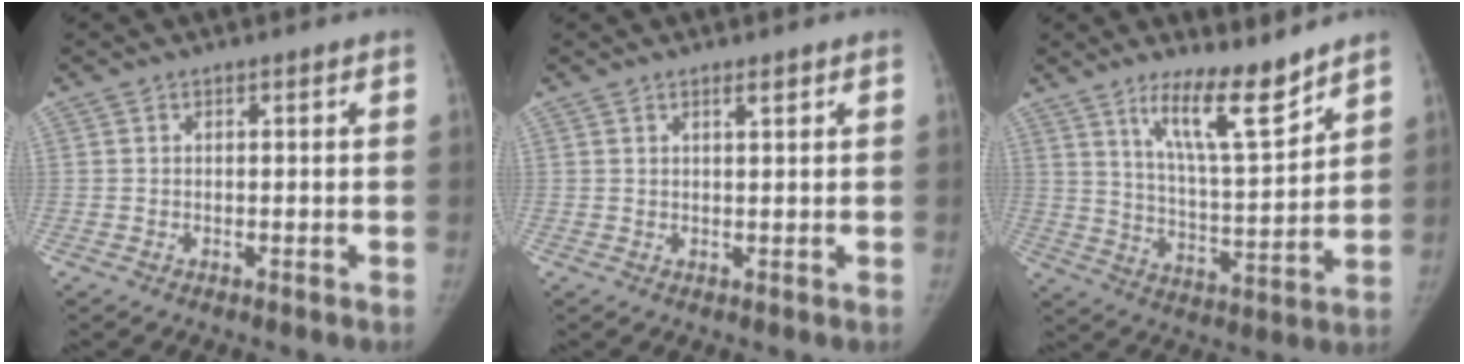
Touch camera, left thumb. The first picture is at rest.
{"total": 1.3, "force": [0.9, 0.2, 1.0], "torque": [-0.014, -0.005, 0.015]}
{"total": 12.1, "force": [8.8, 2.0, 8.0], "torque": [-0.121, -0.073, 0.158]}